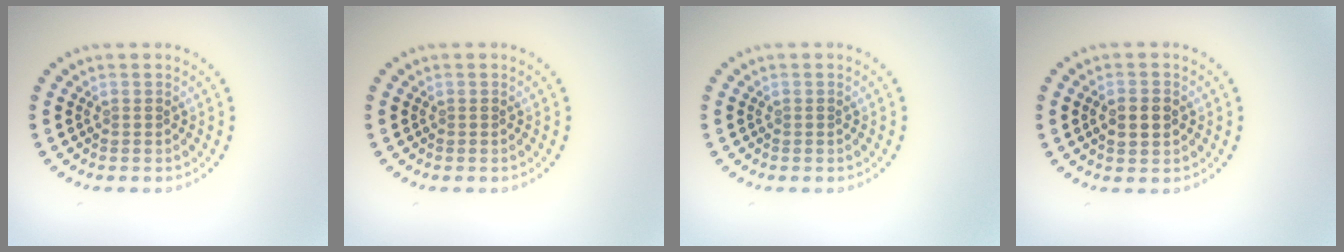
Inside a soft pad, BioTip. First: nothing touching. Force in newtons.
{"total": 0.0}
{"total": 0.0}
{"total": 2.2, "press": 2.2, "slide": 0.1}